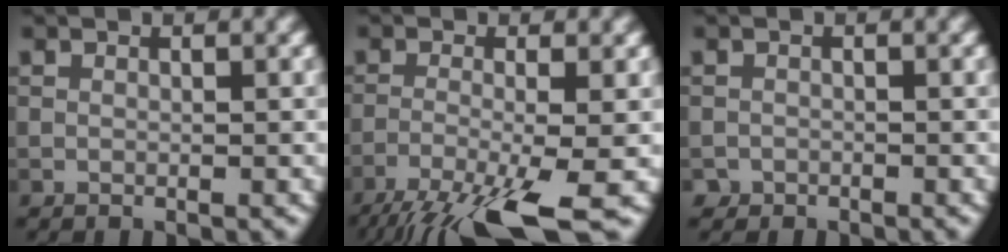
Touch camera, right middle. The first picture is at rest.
{"total": 9.7, "force": [-6.0, 1.8, 7.4], "torque": [-0.125, -0.015, -0.111]}
{"total": 0.8, "force": [-0.5, 0.5, -0.2], "torque": [0.011, -0.001, -0.010]}